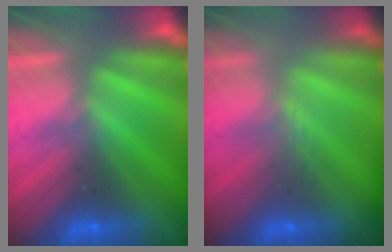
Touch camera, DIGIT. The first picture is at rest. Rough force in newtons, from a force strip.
{"total": 2.7}